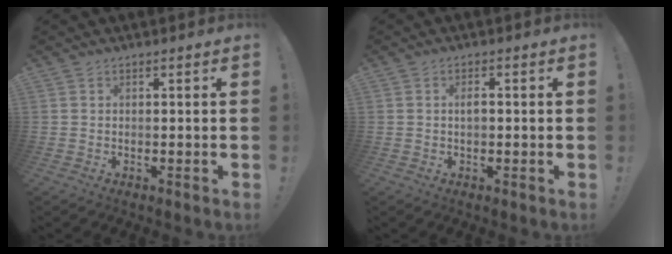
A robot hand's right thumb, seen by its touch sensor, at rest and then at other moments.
{"total": 1.6, "force": [0.1, 0.8, 1.4], "torque": [-0.021, 0.002, -0.002]}